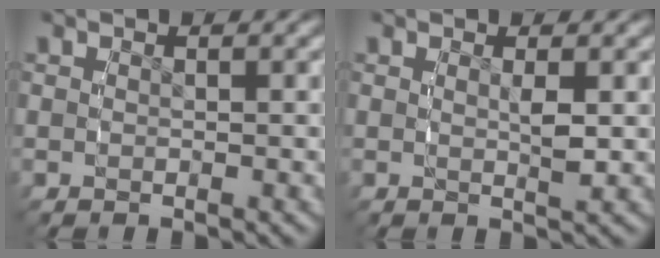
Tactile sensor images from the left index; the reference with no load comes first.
{"total": 1.3, "force": [0.4, -0.4, 1.1], "torque": [-0.025, -0.014, 0.012]}